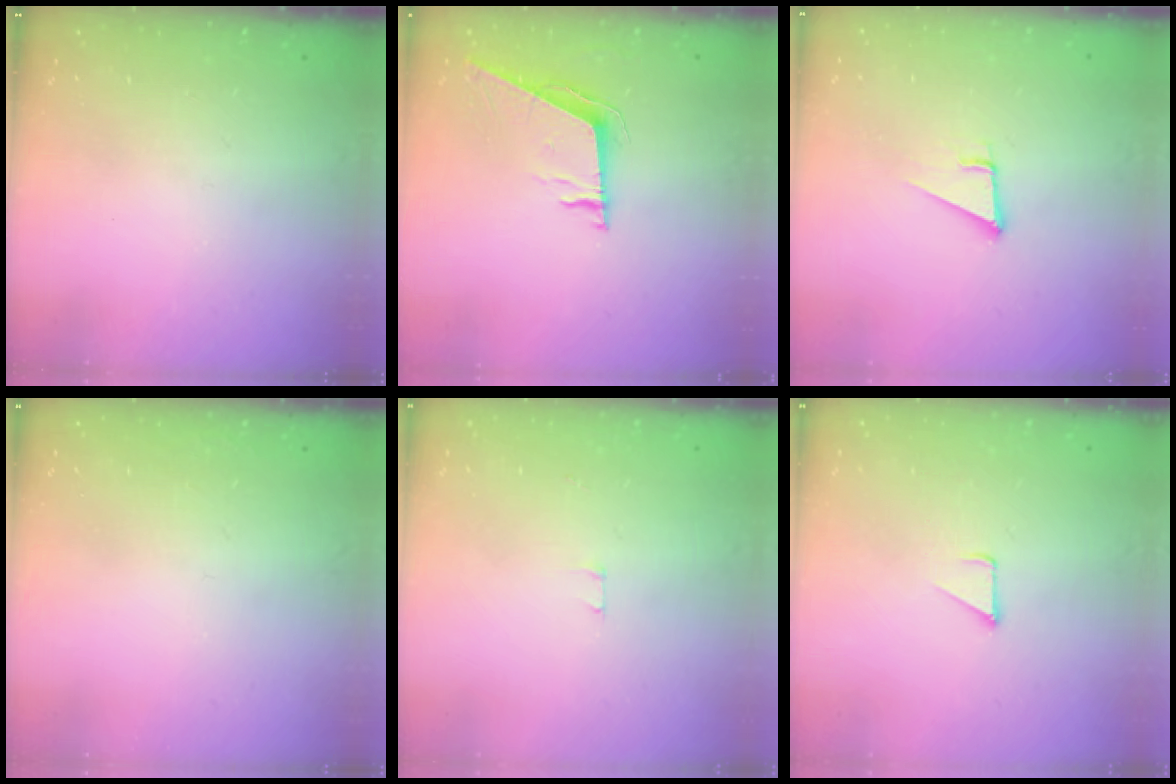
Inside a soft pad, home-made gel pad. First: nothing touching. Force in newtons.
{"total": 8.4, "press": 7.9, "slide": 2.9}
{"total": 4.4, "press": 3.8, "slide": 2.3}
{"total": 1.5, "press": 1.5, "slide": 0.1}
{"total": 1.8, "press": 1.8, "slide": 0.1}
{"total": 1.5, "press": 1.5, "slide": 0.1}